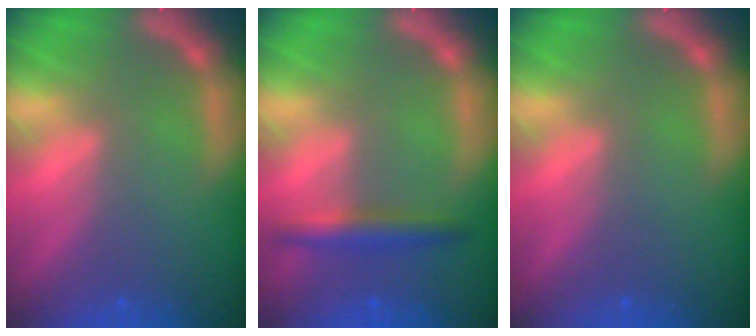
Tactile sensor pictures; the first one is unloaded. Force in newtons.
{"total": 3.0}
{"total": 0.0}